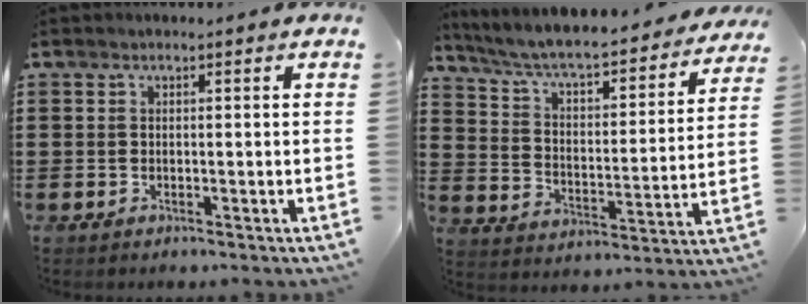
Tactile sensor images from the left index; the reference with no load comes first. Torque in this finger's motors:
{"motor_torque": [2.14, 0.00, 0.53, 0.21]}